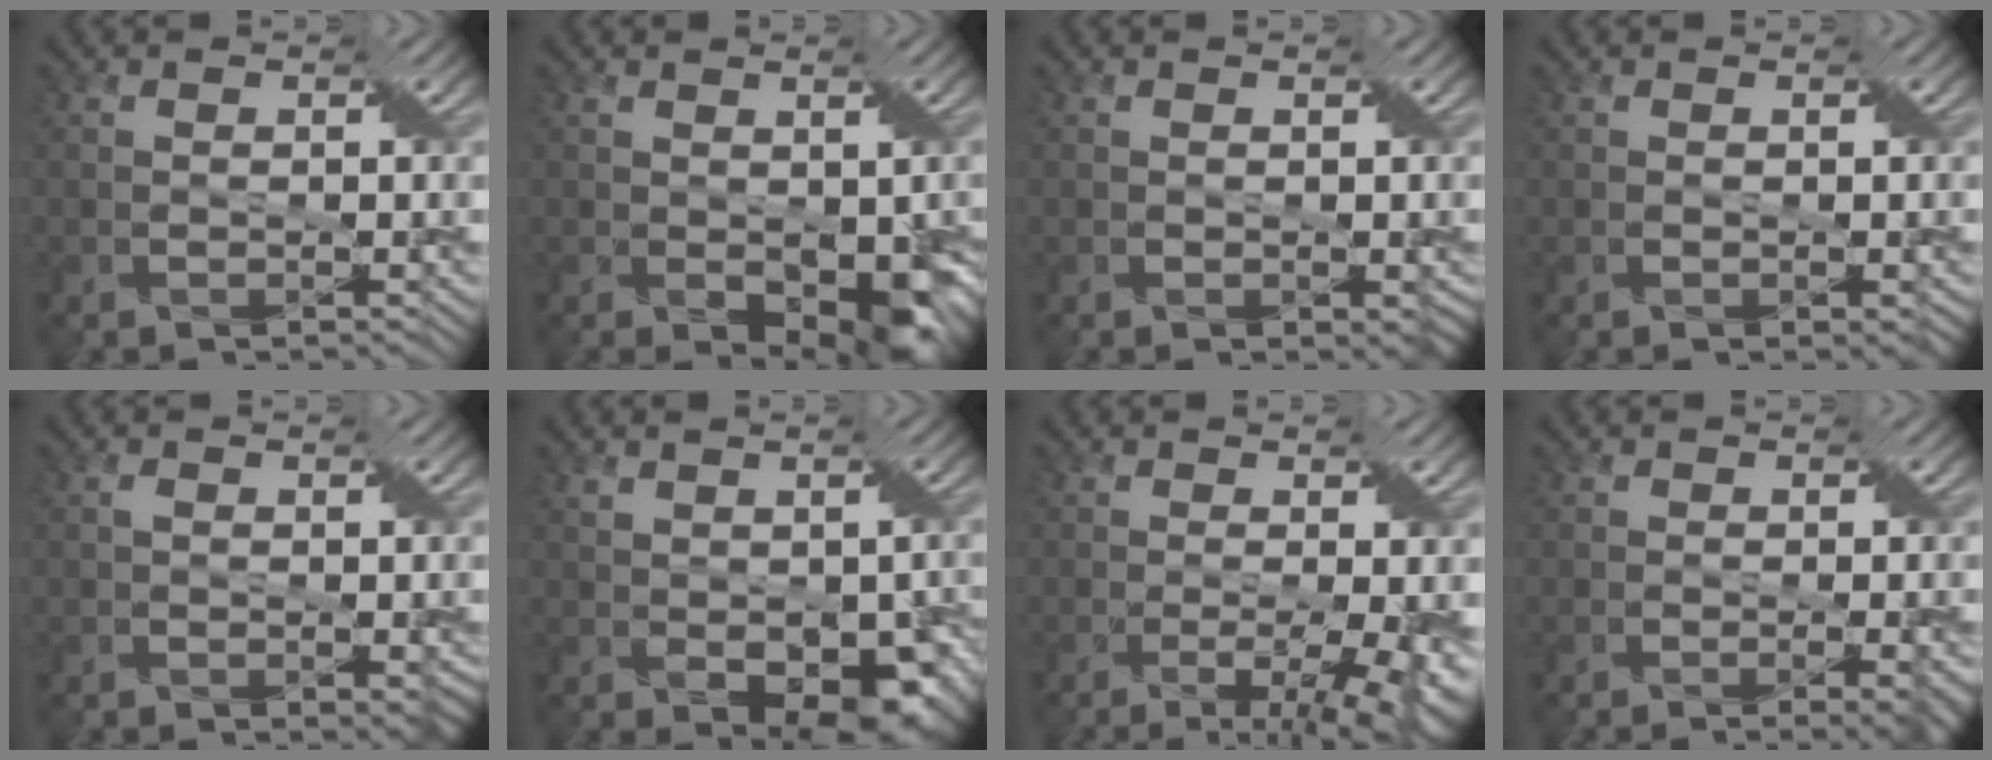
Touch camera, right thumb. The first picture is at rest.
{"total": 7.9, "force": [-1.9, 4.8, 6.1], "torque": [-0.100, -0.043, -0.008]}
{"total": 1.7, "force": [-0.1, 1.0, 1.4], "torque": [-0.012, -0.005, 0.005]}
{"total": 0.8, "force": [0.0, 0.4, 0.7], "torque": [-0.007, -0.002, 0.005]}
{"total": 2.8, "force": [0.2, 1.7, 2.1], "torque": [-0.026, -0.004, 0.006]}
{"total": 8.1, "force": [-1.1, 5.1, 6.2], "torque": [-0.099, -0.027, 0.000]}
{"total": 7.5, "force": [-2.0, 2.3, 6.9], "torque": [-0.083, -0.020, -0.009]}
{"total": 3.2, "force": [-1.3, 0.7, 2.9], "torque": [-0.032, -0.008, -0.015]}